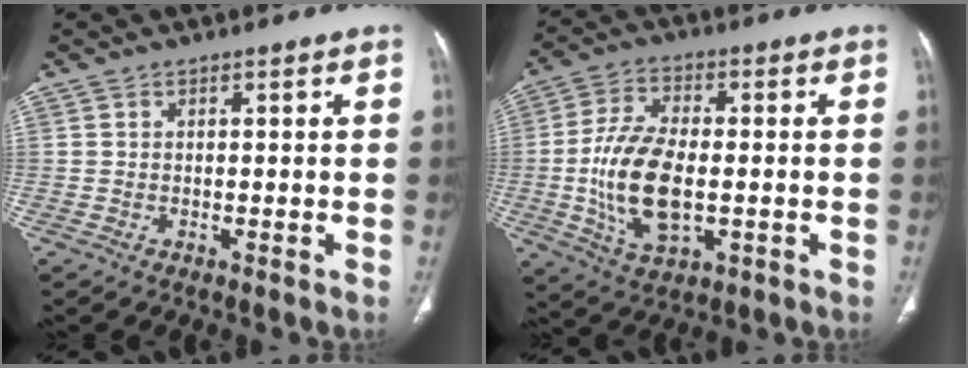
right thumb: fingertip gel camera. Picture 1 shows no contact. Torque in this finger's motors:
{"motor_torque": [-0.12, 0.28, 0.75, 0.47, 0.15]}